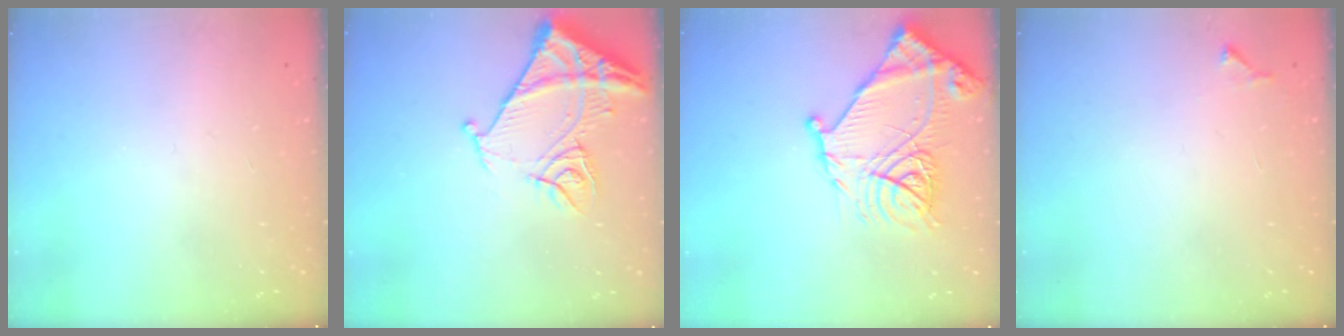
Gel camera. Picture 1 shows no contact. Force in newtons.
{"total": 13.7, "press": 13.6, "slide": 1.4}
{"total": 18.7, "press": 18.6, "slide": 1.8}
{"total": 4.4, "press": 4.4, "slide": 0.7}